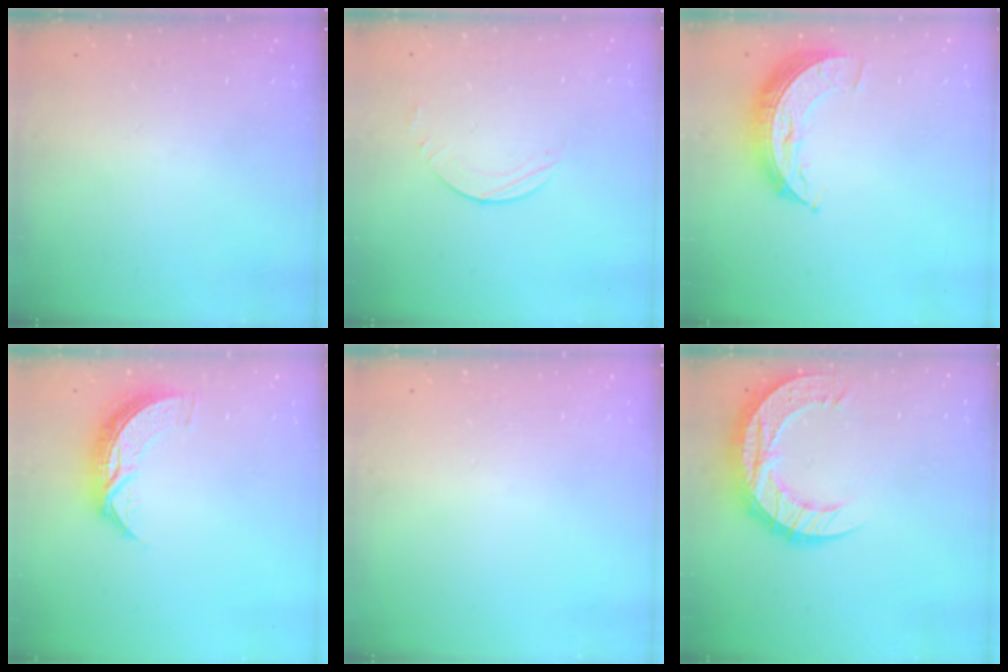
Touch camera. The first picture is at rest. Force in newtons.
{"total": 3.9, "press": 3.9, "slide": 0.3}
{"total": 8.7, "press": 8.7, "slide": 0.6}
{"total": 8.7, "press": 8.7, "slide": 0.3}
{"total": 0.0}
{"total": 19.0, "press": 18.9, "slide": 1.4}